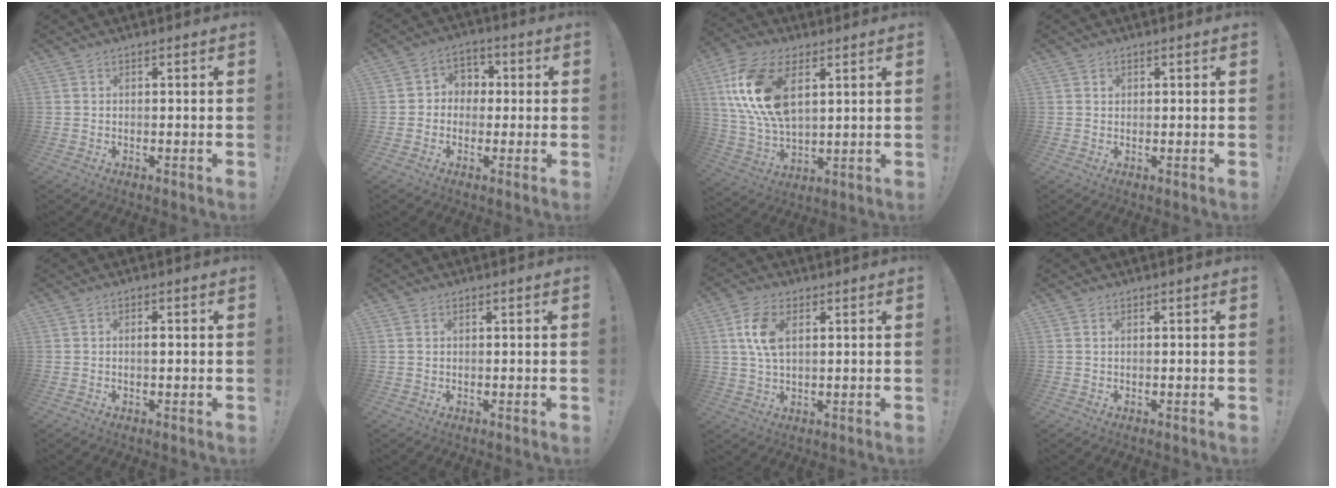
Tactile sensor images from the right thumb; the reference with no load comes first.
{"total": 5.5, "force": [-1.1, 5.2, 1.6], "torque": [-0.028, 0.022, -0.015]}
{"total": 18.5, "force": [6.7, 10.4, 13.8], "torque": [-0.287, -0.018, 0.120]}
{"total": 0.7, "force": [0.3, 0.6, 0.0], "torque": [0.005, -0.001, 0.005]}
{"total": 1.1, "force": [-0.2, 0.3, 1.1], "torque": [-0.018, 0.001, -0.006]}
{"total": 0.6, "force": [0.4, 0.4, 0.3], "torque": [-0.011, 0.003, 0.008]}
{"total": 8.7, "force": [2.6, 4.9, 6.7], "torque": [-0.131, 0.001, 0.046]}
{"total": 0.6, "force": [0.2, 0.1, 0.5], "torque": [-0.013, 0.002, 0.004]}